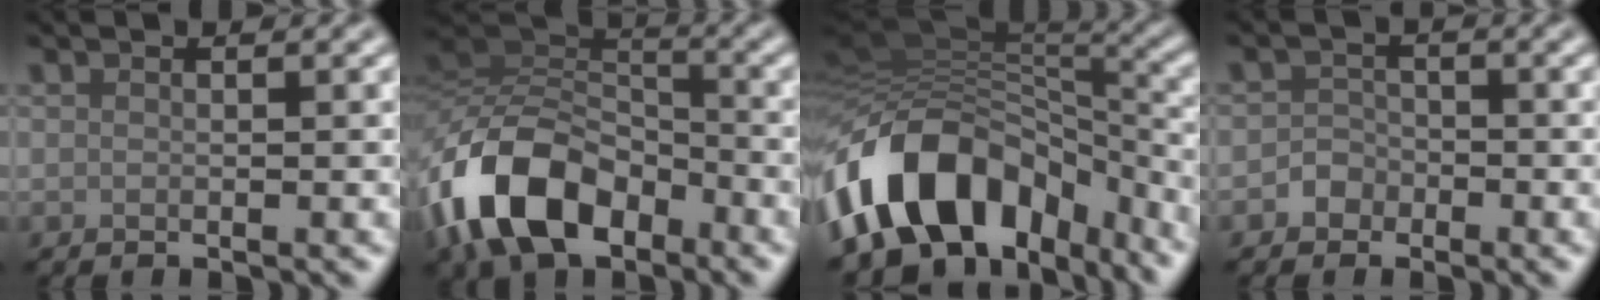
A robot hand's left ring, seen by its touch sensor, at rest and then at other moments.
{"total": 10.5, "force": [-5.5, 6.1, 6.5], "torque": [-0.128, 0.004, -0.120]}
{"total": 13.5, "force": [-7.2, 8.5, 7.7], "torque": [-0.148, 0.019, -0.129]}
{"total": 1.5, "force": [-0.9, 1.2, 0.1], "torque": [0.008, 0.007, -0.019]}